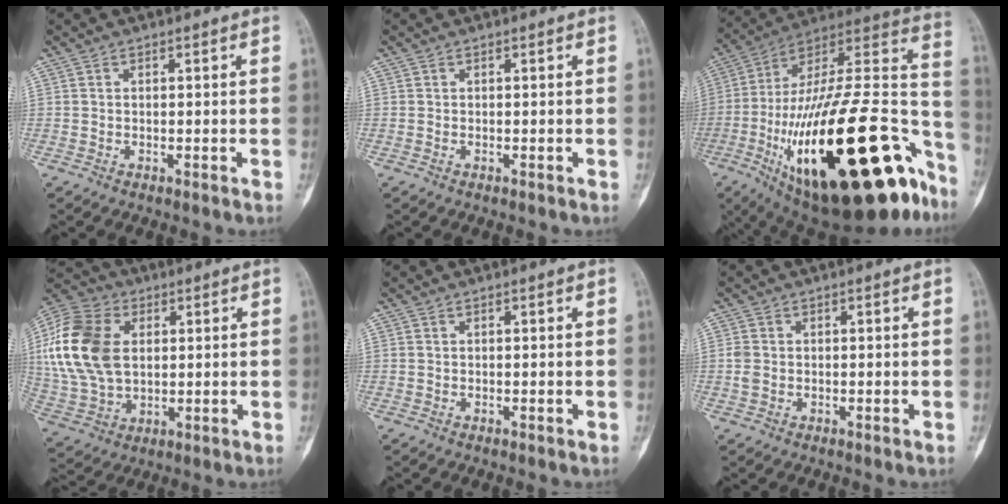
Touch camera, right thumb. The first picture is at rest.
{"total": 0.0}
{"total": 45.7, "force": [-17.3, 16.7, 38.9], "torque": [-0.558, 0.062, -0.270]}
{"total": 19.4, "force": [3.5, 13.1, 13.9], "torque": [-0.289, 0.003, 0.067]}
{"total": 0.0}
{"total": 1.8, "force": [-0.1, 1.4, 1.1], "torque": [-0.028, 0.003, -0.001]}